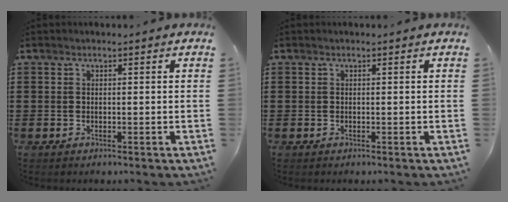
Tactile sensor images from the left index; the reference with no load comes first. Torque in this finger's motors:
{"motor_torque": [0.00, 0.00, 0.00, 0.01]}